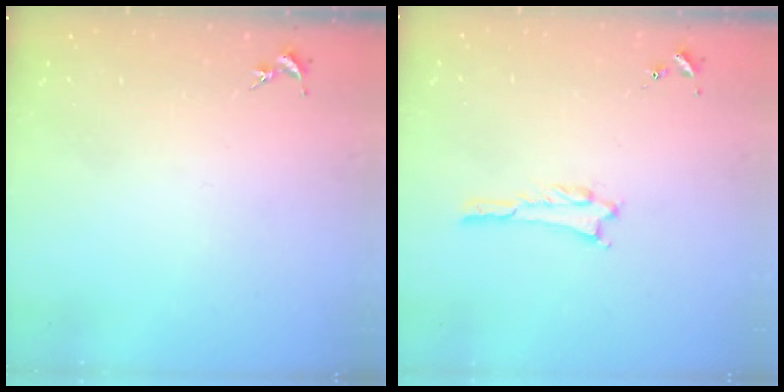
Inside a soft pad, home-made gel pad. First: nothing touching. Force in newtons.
{"total": 0.6, "press": 0.6, "slide": 0.1}